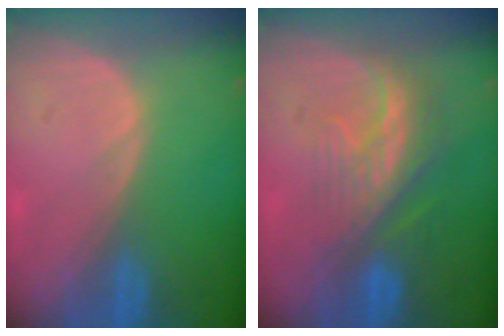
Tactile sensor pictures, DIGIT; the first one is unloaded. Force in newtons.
{"total": 8.4, "press": 7.5, "slide": 3.7}